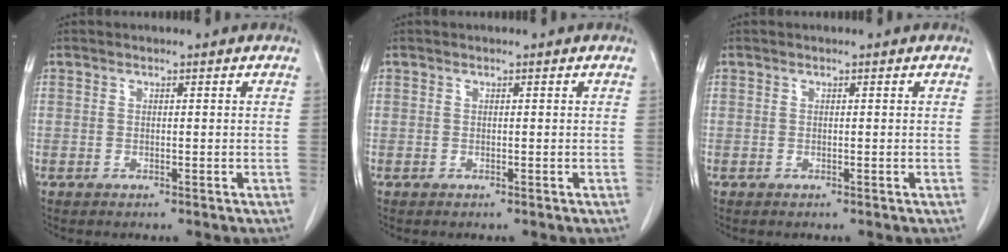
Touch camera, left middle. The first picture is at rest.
{"total": 0.0}
{"total": 0.0}